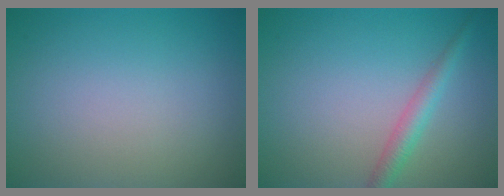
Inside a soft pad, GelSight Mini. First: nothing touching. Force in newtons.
{"total": 2.2, "press": 2.2, "slide": 0.1}